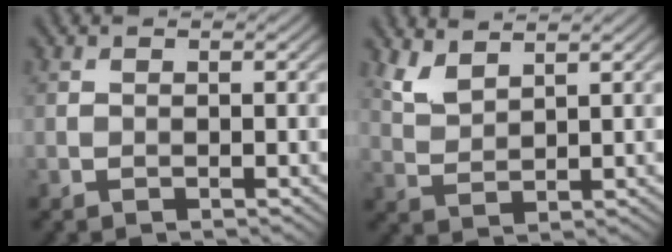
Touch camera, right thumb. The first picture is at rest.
{"total": 3.6, "force": [2.8, 1.1, 2.0], "torque": [-0.056, -0.001, 0.067]}